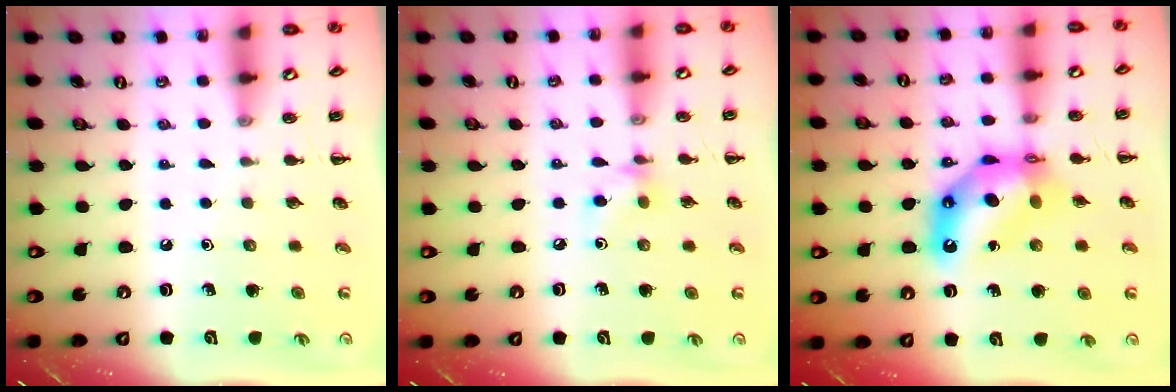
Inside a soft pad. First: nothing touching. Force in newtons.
{"total": 5.9, "press": 5.8, "slide": 1.2}
{"total": 12.4, "press": 11.8, "slide": 3.8}